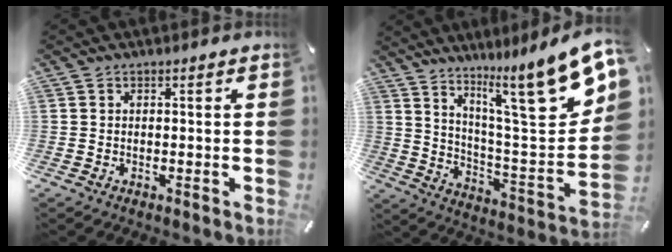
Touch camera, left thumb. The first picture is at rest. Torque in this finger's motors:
{"motor_torque": [2.51, 2.49, 1.39, -1.38, 0.25]}